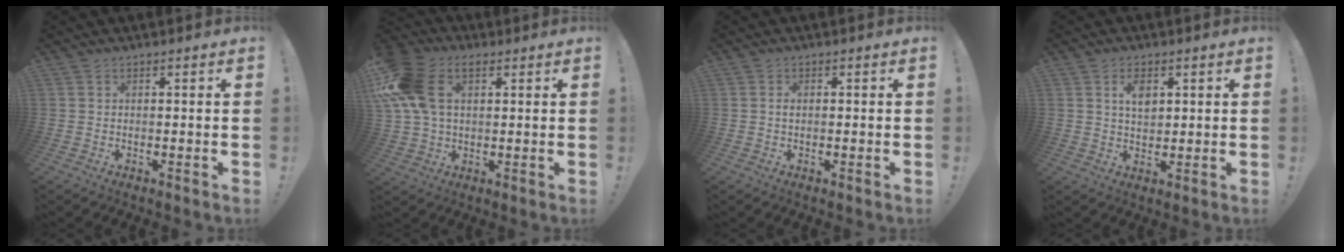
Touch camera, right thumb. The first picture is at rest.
{"total": 15.0, "force": [4.8, 9.8, 10.2], "torque": [-0.214, -0.004, 0.093]}
{"total": 0.7, "force": [0.1, 0.5, 0.4], "torque": [-0.009, 0.004, 0.002]}
{"total": 5.5, "force": [1.9, 3.4, 3.9], "torque": [-0.060, -0.001, 0.030]}